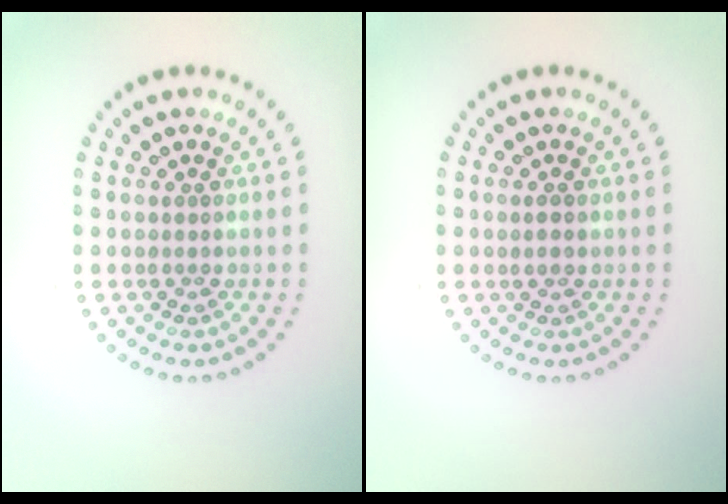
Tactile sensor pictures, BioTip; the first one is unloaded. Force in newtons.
{"total": 1.1, "press": 1.0, "slide": 0.4}